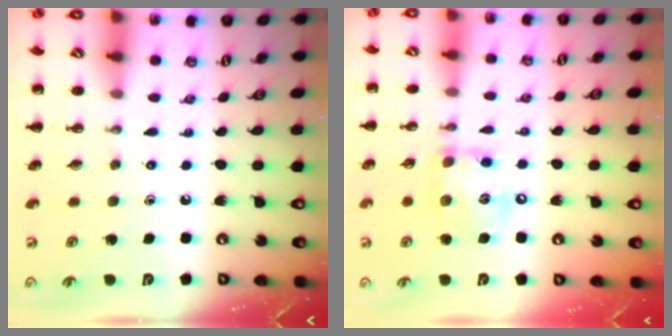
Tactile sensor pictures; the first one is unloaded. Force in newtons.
{"total": 11.5, "press": 11.4, "slide": 1.8}